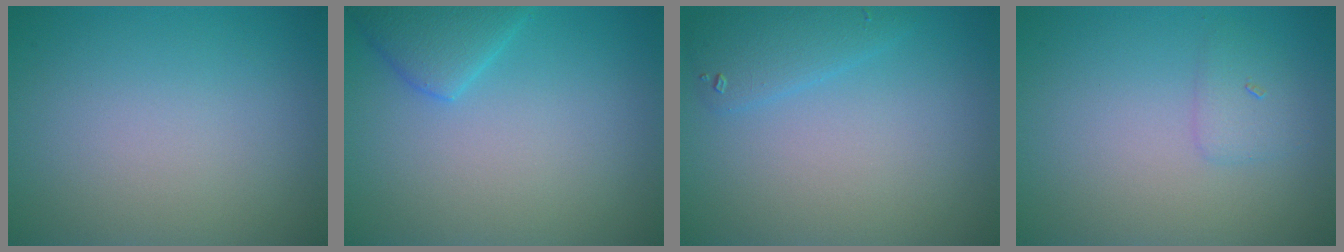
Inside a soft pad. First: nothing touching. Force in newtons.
{"total": 2.8, "press": 2.8, "slide": 0.3}
{"total": 2.1, "press": 2.1, "slide": 0.2}
{"total": 1.4, "press": 1.4, "slide": 0.1}